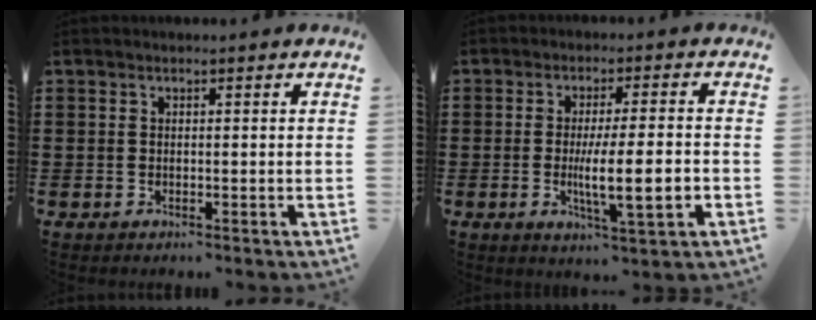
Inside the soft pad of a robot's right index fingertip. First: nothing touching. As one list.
[{"total": 8.2, "force": [-1.6, 1.5, 7.9], "torque": [-0.138, -0.006, -0.028]}]